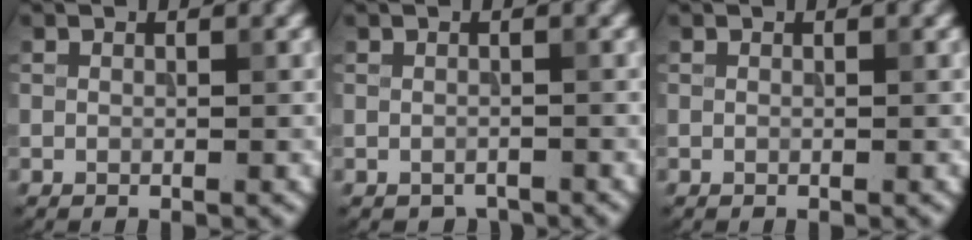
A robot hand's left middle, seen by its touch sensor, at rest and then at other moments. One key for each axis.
{"total": 1.0, "fx": -0.9, "fy": 0.4, "fz": 0.1, "tx": -0.002, "ty": -0.004, "tz": -0.016}
{"total": 0.0}